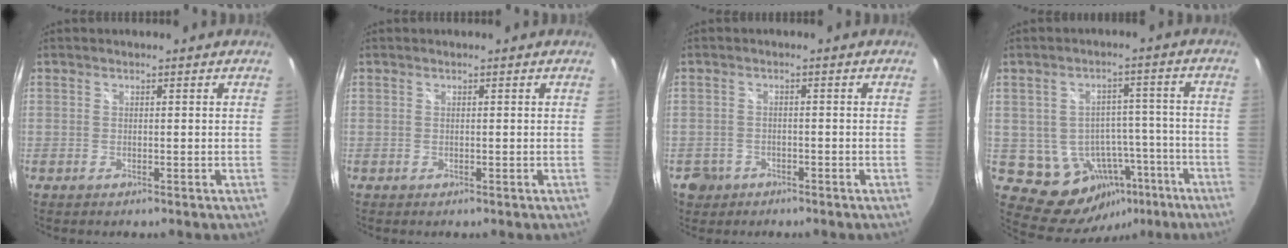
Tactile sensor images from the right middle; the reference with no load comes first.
{"total": 0.0}
{"total": 4.3, "force": [-2.0, 3.7, 1.0], "torque": [-0.036, 0.002, -0.028]}
{"total": 12.4, "force": [-5.6, 9.9, 5.1], "torque": [-0.089, 0.036, -0.035]}